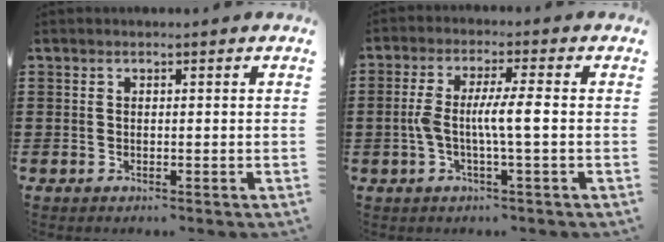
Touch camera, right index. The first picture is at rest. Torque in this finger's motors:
{"motor_torque": [0.47, -0.18, 0.27, 0.09]}